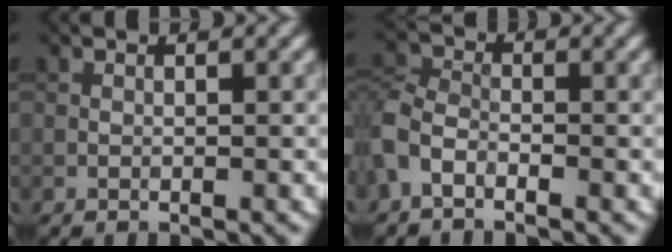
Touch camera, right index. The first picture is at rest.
{"total": 3.0, "force": [-1.9, 1.7, 1.6], "torque": [-0.035, 0.002, -0.053]}